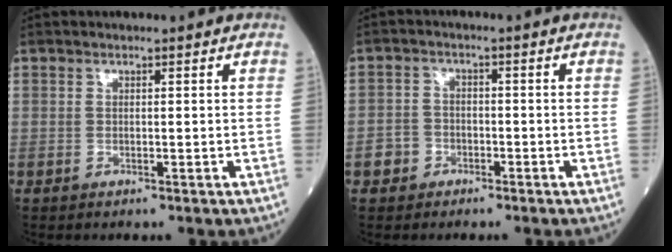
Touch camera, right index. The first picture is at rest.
{"total": 3.2, "force": [-1.8, 2.6, 0.5], "torque": [-0.012, 0.010, -0.036]}